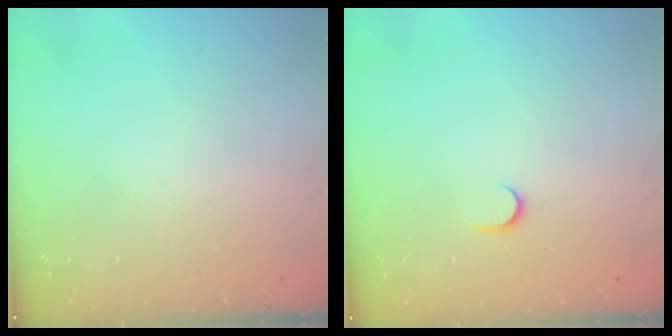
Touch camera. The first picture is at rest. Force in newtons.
{"total": 4.9, "press": 4.9, "slide": 0.6}